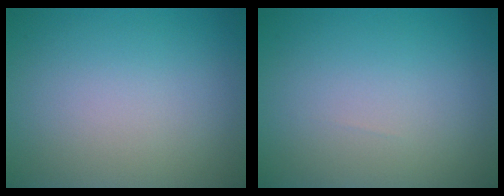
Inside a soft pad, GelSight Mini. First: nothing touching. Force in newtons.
{"total": 0.0}